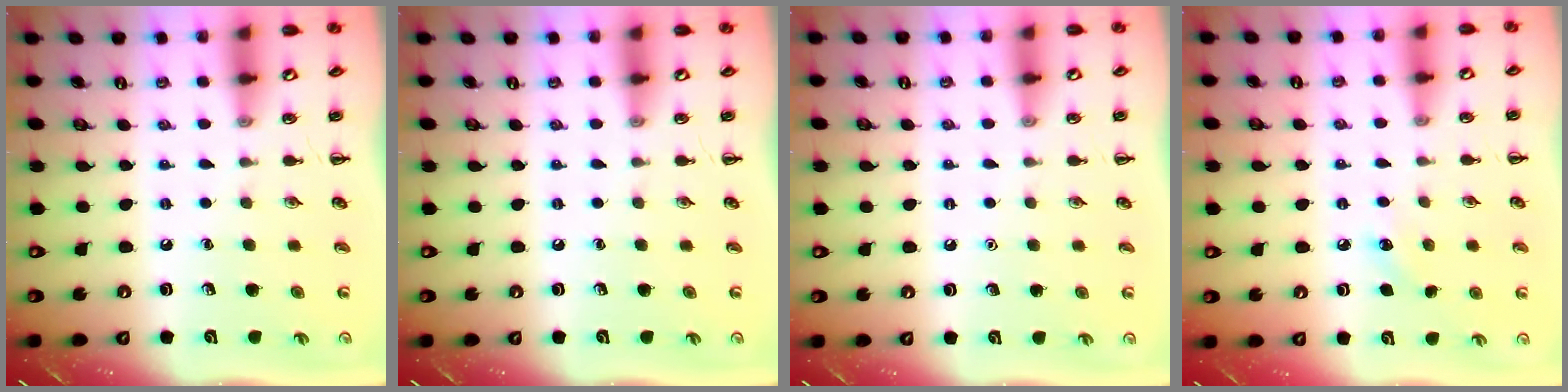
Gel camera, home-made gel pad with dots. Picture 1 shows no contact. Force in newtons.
{"total": 0.0}
{"total": 1.6, "press": 1.6, "slide": 0.1}
{"total": 6.0, "press": 5.8, "slide": 1.8}